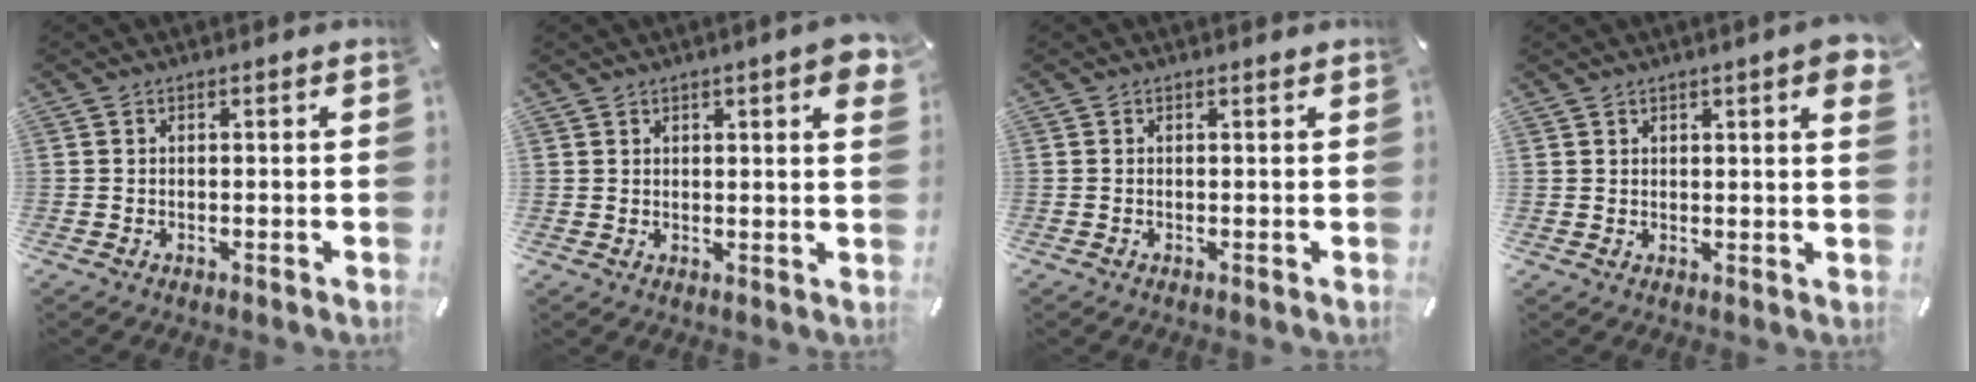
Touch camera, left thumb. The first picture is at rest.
{"total": 3.5, "force": [2.3, 1.2, 2.3], "torque": [-0.032, -0.004, 0.039]}
{"total": 0.0}
{"total": 3.1, "force": [2.1, 1.0, 2.1], "torque": [-0.029, -0.004, 0.035]}